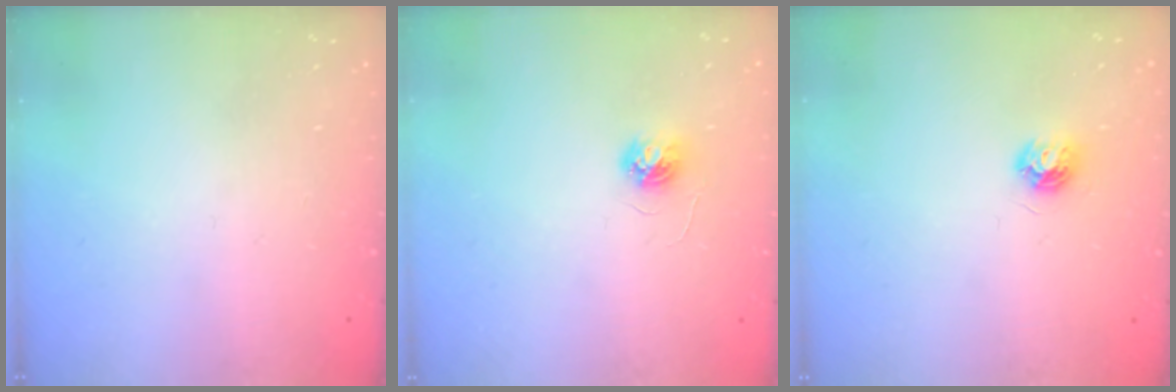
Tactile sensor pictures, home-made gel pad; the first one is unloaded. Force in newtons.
{"total": 3.7, "press": 3.7, "slide": 0.3}
{"total": 5.9, "press": 5.9, "slide": 0.5}